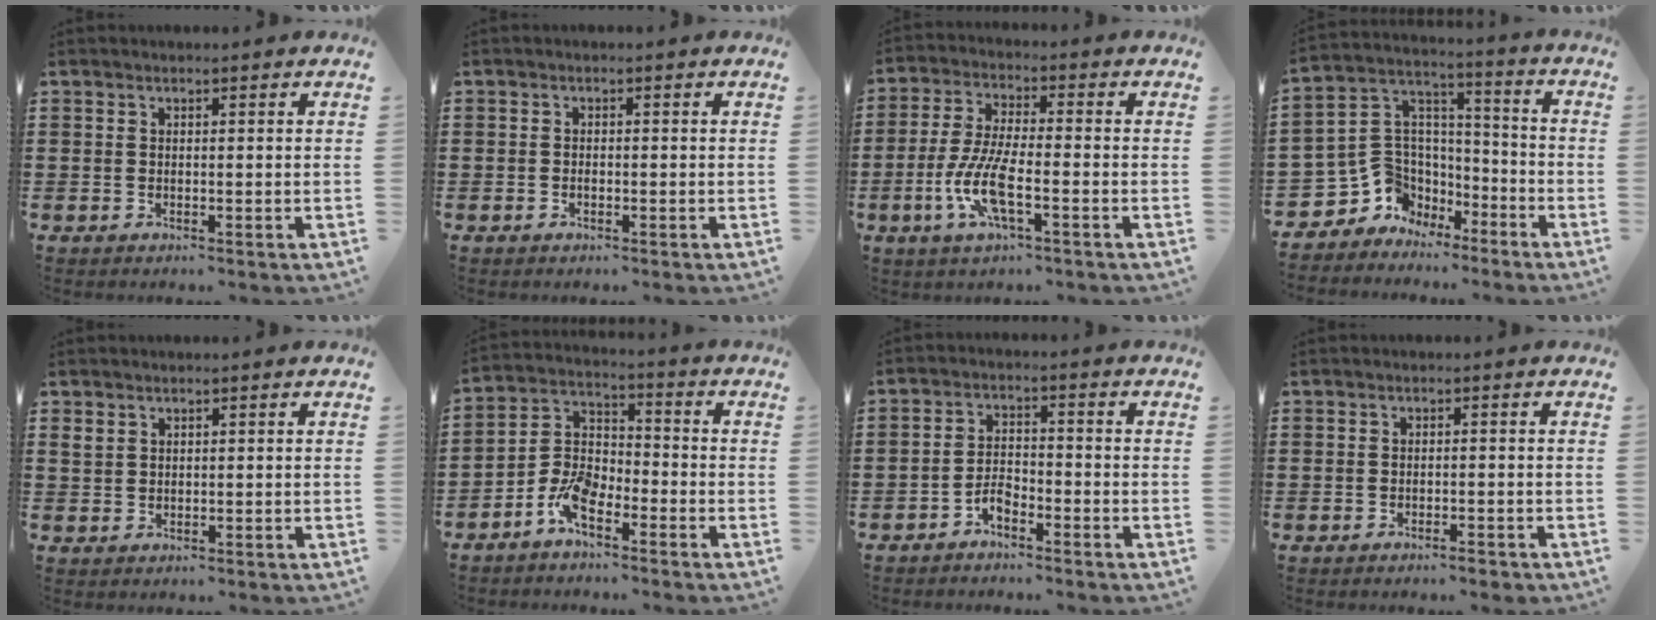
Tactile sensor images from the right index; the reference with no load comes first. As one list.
[{"total": 0.7, "force": [-0.5, 0.2, 0.4], "torque": [-0.010, -0.004, -0.008]}, {"total": 8.4, "force": [-3.3, 2.2, 7.4], "torque": [-0.170, -0.014, -0.066]}, {"total": 7.1, "force": [-2.4, 6.6, 0.8], "torque": [-0.065, -0.005, -0.046]}, {"total": 1.4, "force": [1.2, 0.7, 0.4], "torque": [-0.011, 0.000, 0.023]}, {"total": 6.6, "force": [-4.4, 3.1, 3.9], "torque": [-0.099, 0.008, -0.090]}, {"total": 3.1, "force": [-2.4, 1.1, 1.5], "torque": [-0.039, 0.005, -0.051]}, {"total": 1.5, "force": [-1.2, 0.2, 0.8], "torque": [-0.016, -0.002, -0.022]}]